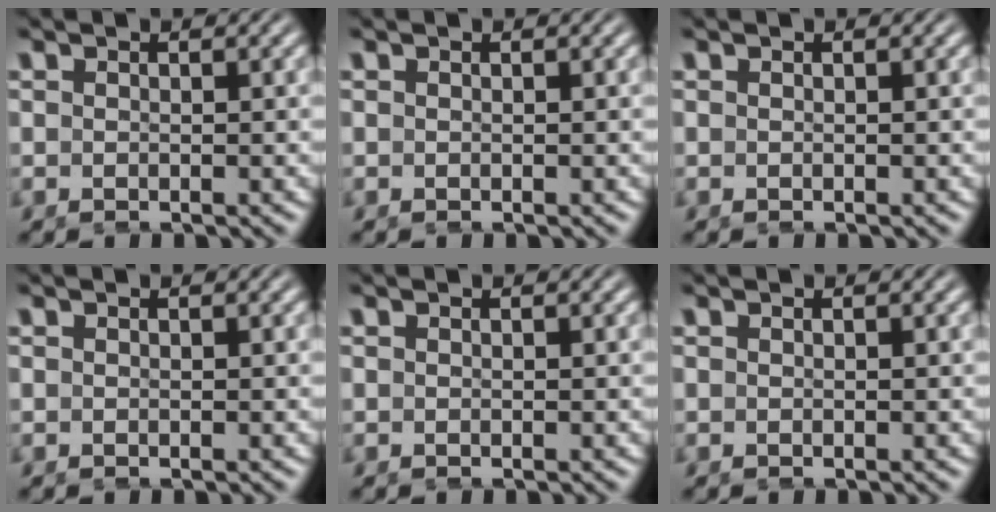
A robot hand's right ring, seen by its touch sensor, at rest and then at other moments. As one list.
[{"total": 0.0}, {"total": 0.0}, {"total": 0.0}, {"total": 0.0}, {"total": 0.0}]